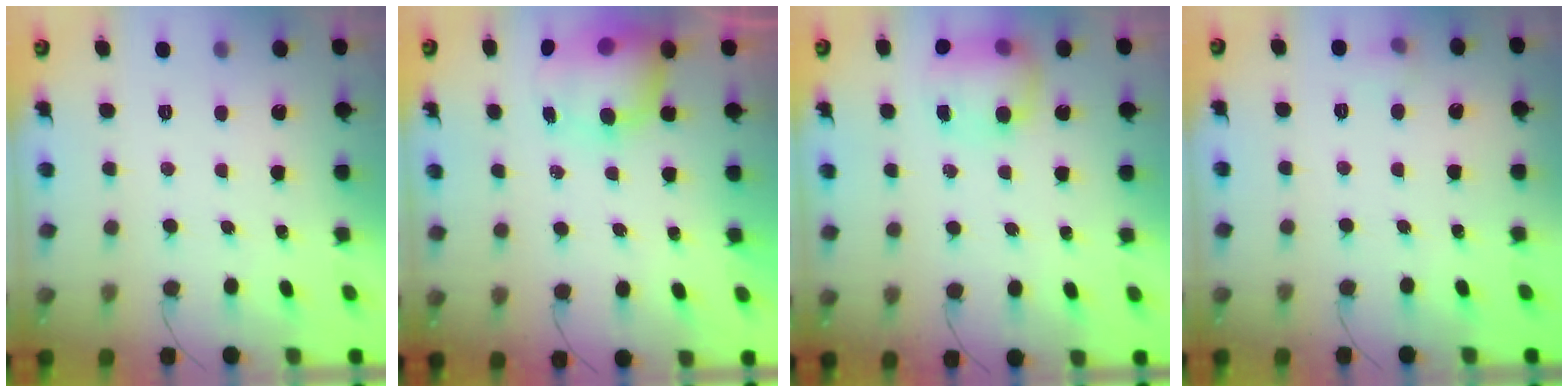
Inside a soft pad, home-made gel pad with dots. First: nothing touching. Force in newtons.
{"total": 9.1, "press": 8.8, "slide": 2.4}
{"total": 8.0, "press": 8.0, "slide": 0.6}
{"total": 4.5, "press": 4.2, "slide": 1.6}